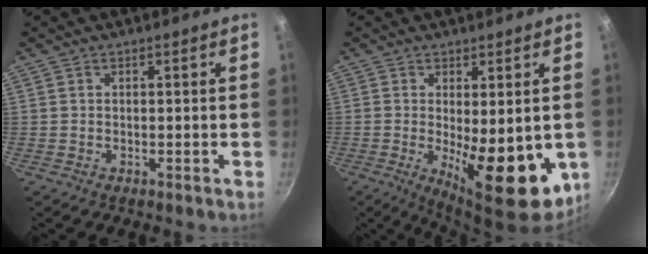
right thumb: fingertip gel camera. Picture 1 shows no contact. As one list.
[{"total": 14.9, "force": [-2.5, 5.6, 13.6], "torque": [-0.169, -0.016, -0.018]}]